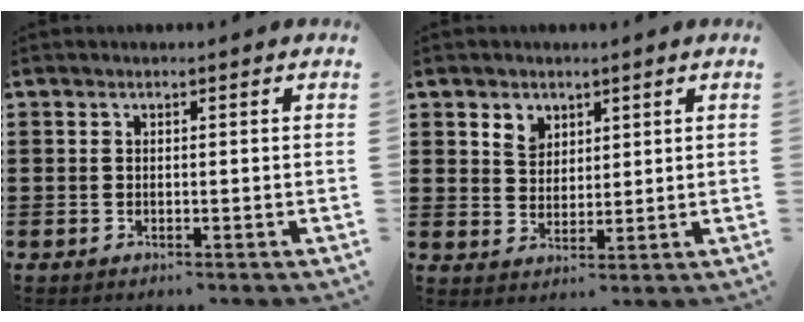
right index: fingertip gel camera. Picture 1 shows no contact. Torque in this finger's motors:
{"motor_torque": [0.04, -0.03, 0.04, 0.03]}